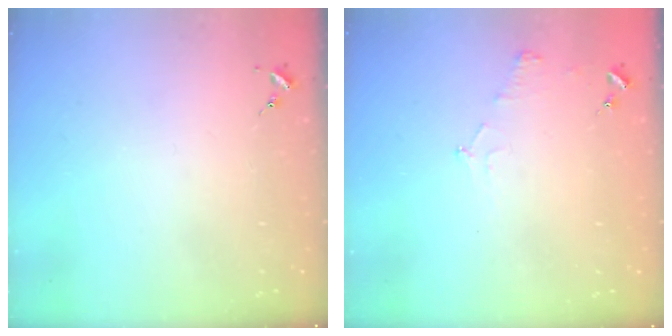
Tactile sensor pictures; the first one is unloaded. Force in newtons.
{"total": 5.9, "press": 5.9, "slide": 0.7}